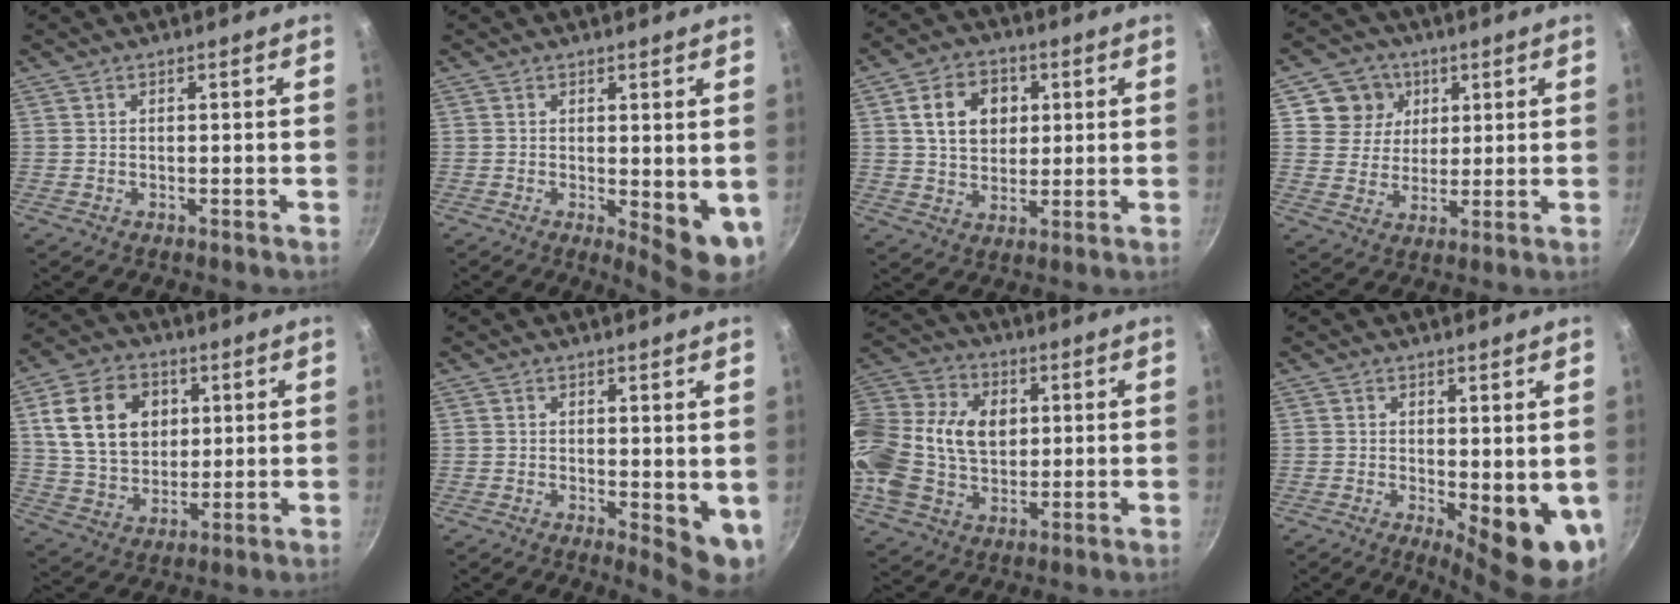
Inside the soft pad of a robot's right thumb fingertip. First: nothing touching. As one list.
[{"total": 7.1, "force": [0.1, 2.9, 6.5], "torque": [-0.070, -0.011, 0.009]}, {"total": 10.7, "force": [2.7, 8.1, 6.3], "torque": [-0.080, 0.005, 0.042]}, {"total": 8.5, "force": [3.3, 7.6, 2.0], "torque": [0.004, -0.007, 0.050]}, {"total": 15.7, "force": [4.1, 11.9, 9.5], "torque": [-0.146, -0.002, 0.075]}, {"total": 6.1, "force": [0.6, 2.7, 5.4], "torque": [-0.057, -0.010, 0.012]}, {"total": 22.6, "force": [2.7, 16.6, 15.1], "torque": [-0.306, 0.030, 0.043]}, {"total": 9.9, "force": [-0.3, 3.8, 9.2], "torque": [-0.096, -0.015, 0.006]}]